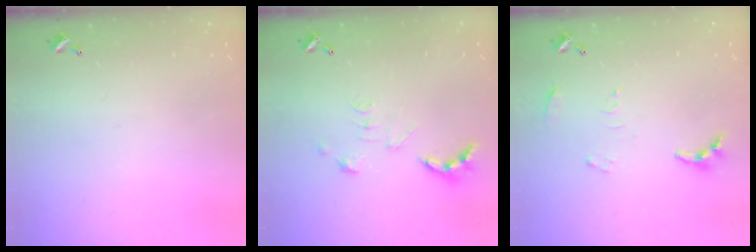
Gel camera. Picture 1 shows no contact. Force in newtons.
{"total": 2.7, "press": 2.2, "slide": 1.5}
{"total": 6.2, "press": 6.2, "slide": 0.5}